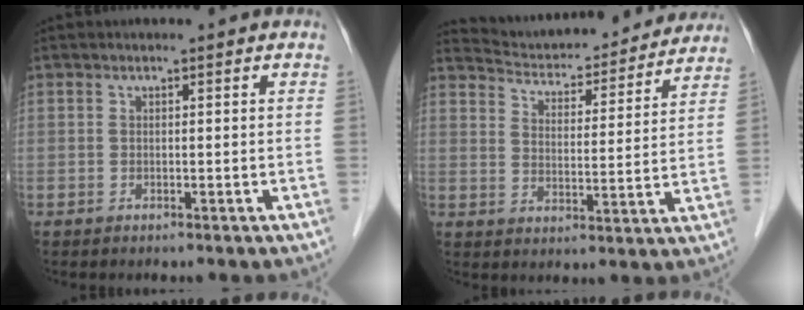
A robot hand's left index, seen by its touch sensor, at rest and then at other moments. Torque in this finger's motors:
{"motor_torque": [-0.45, -1.11, 0.16, 0.04]}